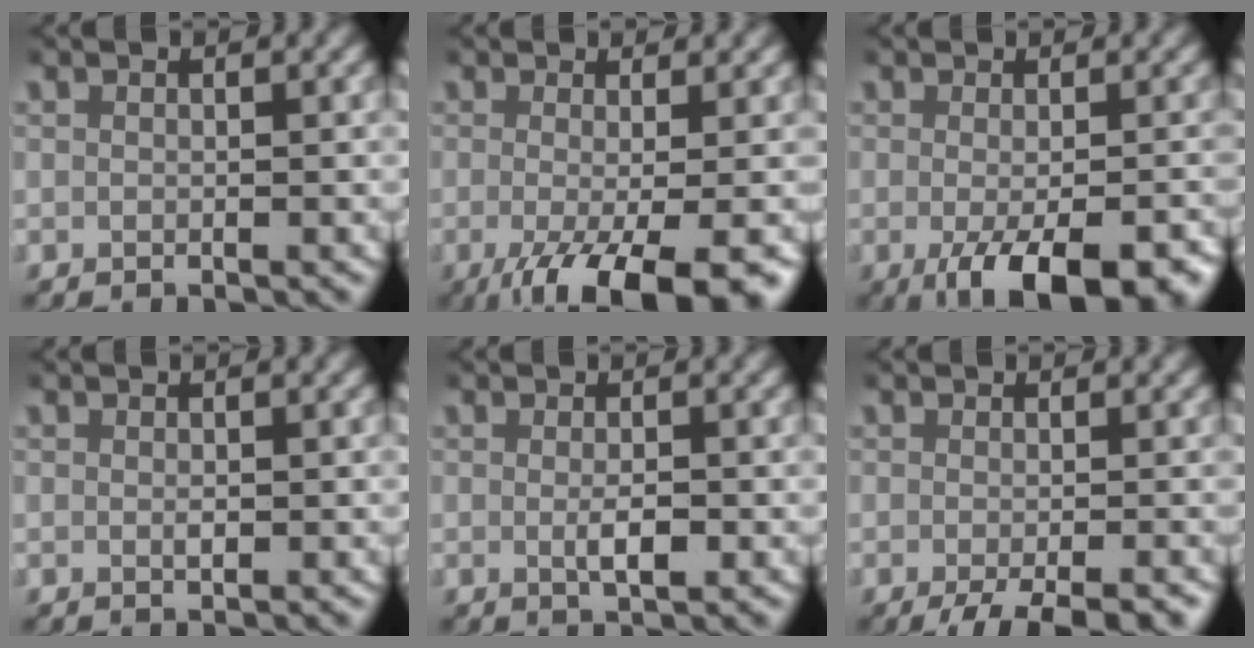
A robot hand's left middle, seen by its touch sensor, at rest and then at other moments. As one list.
[{"total": 6.4, "force": [-2.9, 2.1, 5.3], "torque": [-0.097, -0.034, -0.027]}, {"total": 6.9, "force": [-3.6, 2.2, 5.5], "torque": [-0.093, -0.026, -0.040]}, {"total": 0.6, "force": [0.1, 0.3, 0.5], "torque": [-0.009, -0.003, 0.002]}, {"total": 1.8, "force": [-0.2, 0.6, 1.7], "torque": [-0.028, -0.004, -0.002]}, {"total": 5.3, "force": [-3.9, 1.4, 3.3], "torque": [-0.039, -0.015, -0.049]}]